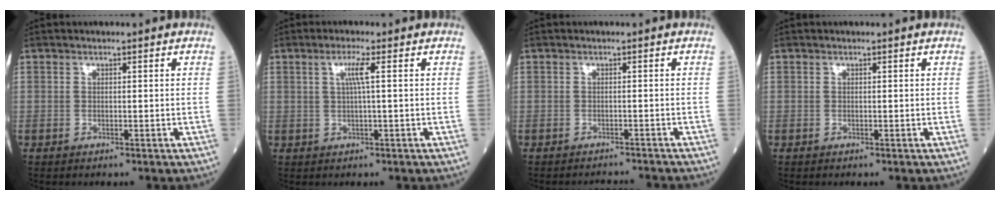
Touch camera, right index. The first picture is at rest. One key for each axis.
{"total": 2.8, "fx": 0.7, "fy": -0.4, "fz": 2.7, "tx": -0.058, "ty": 0.003, "tz": 0.012}
{"total": 3.9, "fx": -3.9, "fy": -0.4, "fz": 0.1, "tx": 0.001, "ty": -0.010, "tz": -0.048}
{"total": 0.0}